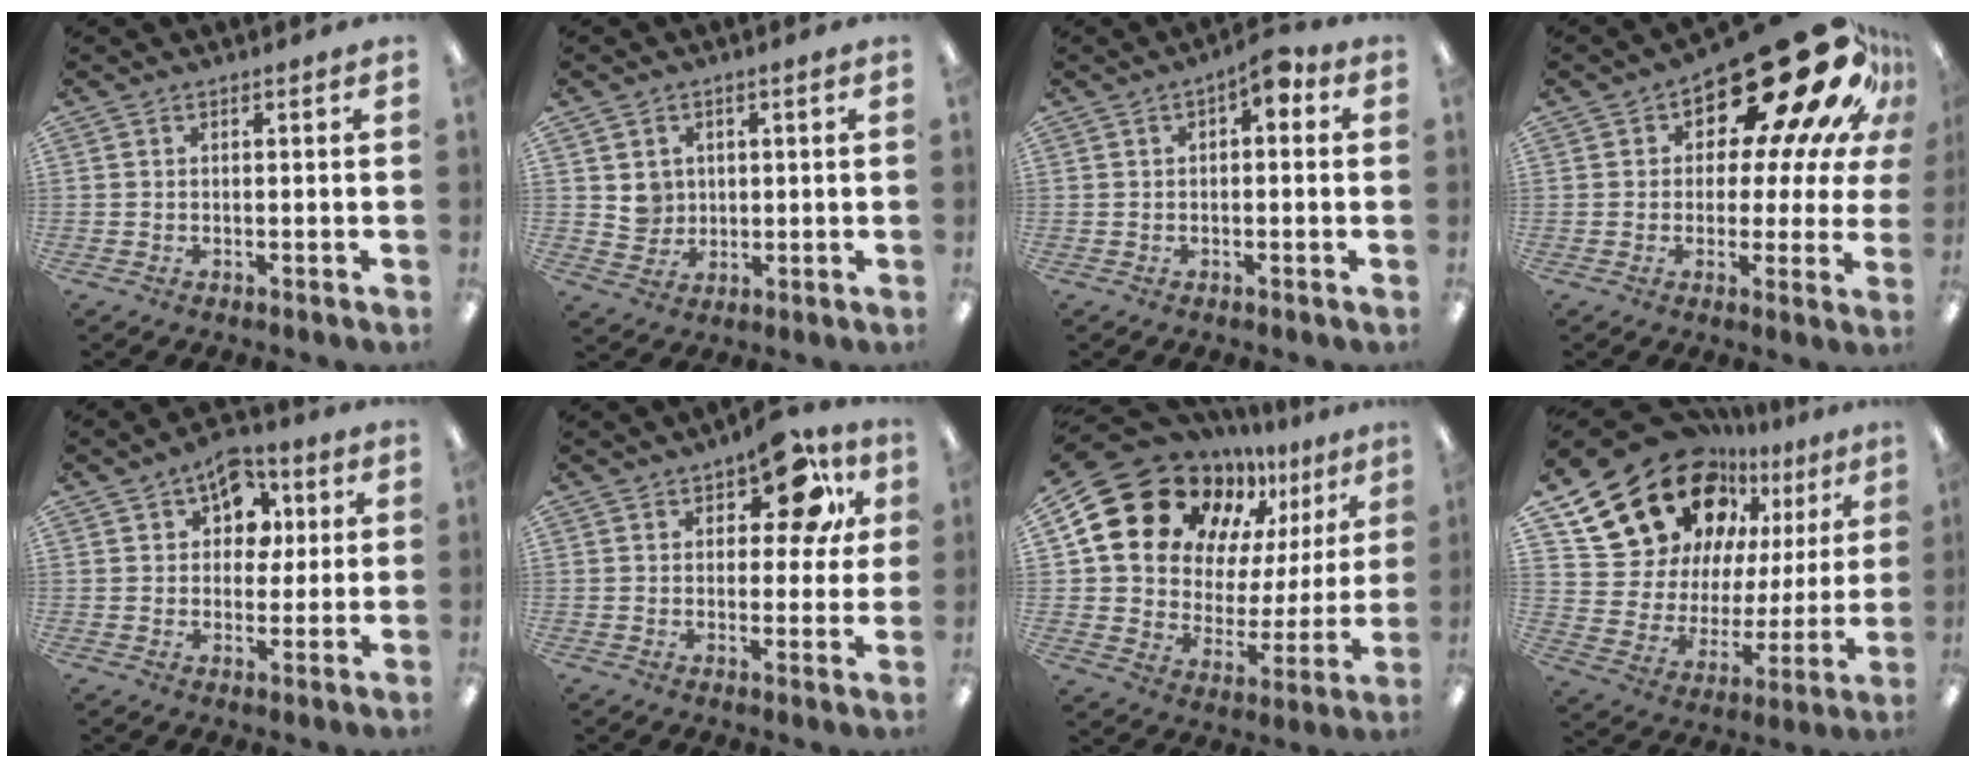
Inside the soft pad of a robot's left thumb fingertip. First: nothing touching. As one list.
[{"total": 4.5, "force": [1.4, 4.3, 0.6], "torque": [-0.002, -0.001, 0.023]}, {"total": 4.6, "force": [1.3, 2.2, 3.8], "torque": [-0.050, -0.001, 0.018]}, {"total": 25.4, "force": [14.3, 10.2, 18.3], "torque": [-0.231, -0.103, 0.239]}, {"total": 9.7, "force": [5.3, 6.4, 5.0], "torque": [-0.072, -0.016, 0.091]}, {"total": 12.6, "force": [6.6, 6.3, 8.6], "torque": [-0.107, -0.025, 0.110]}, {"total": 21.6, "force": [13.5, 14.0, 9.4], "torque": [-0.169, -0.094, 0.258]}, {"total": 21.2, "force": [15.5, 12.5, 7.3], "torque": [-0.141, -0.112, 0.298]}]